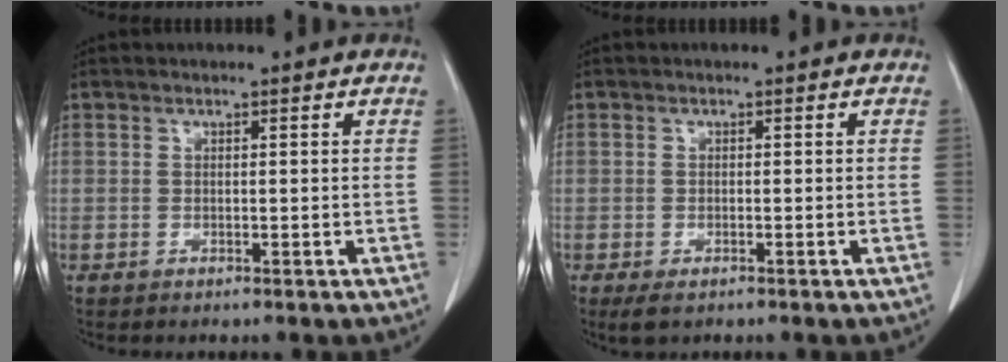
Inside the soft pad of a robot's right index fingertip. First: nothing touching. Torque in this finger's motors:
{"motor_torque": [-0.79, -0.53, -0.55, -0.19]}